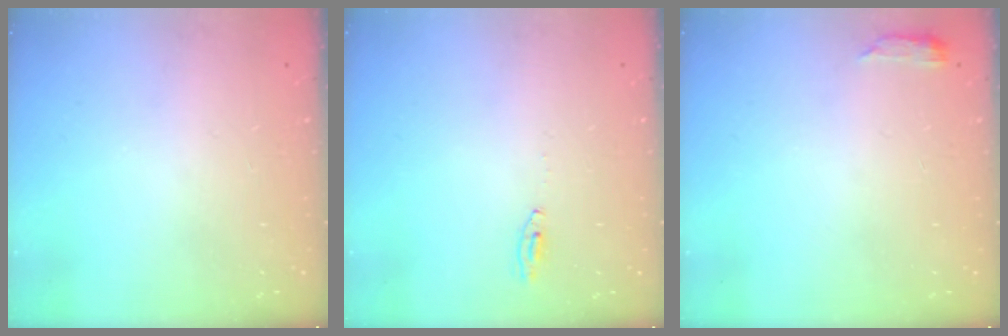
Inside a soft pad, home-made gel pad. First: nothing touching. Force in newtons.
{"total": 2.2, "press": 2.2, "slide": 0.2}
{"total": 2.8, "press": 2.8, "slide": 0.5}